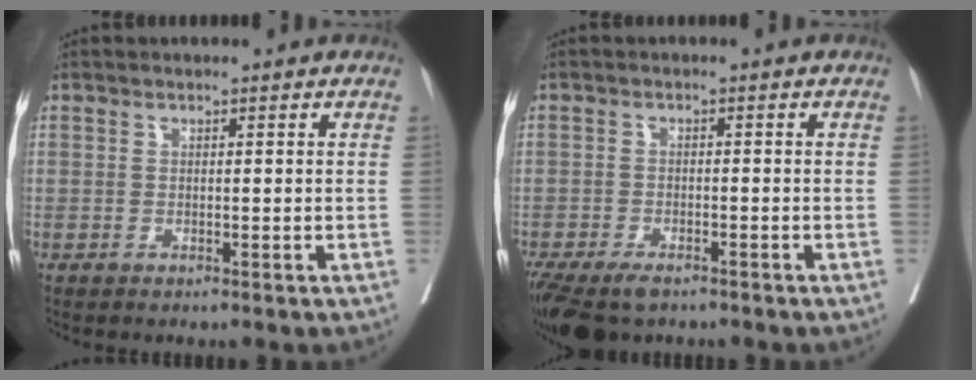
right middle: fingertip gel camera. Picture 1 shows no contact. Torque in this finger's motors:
{"motor_torque": [0.40, -0.52, 0.15, 0.06]}